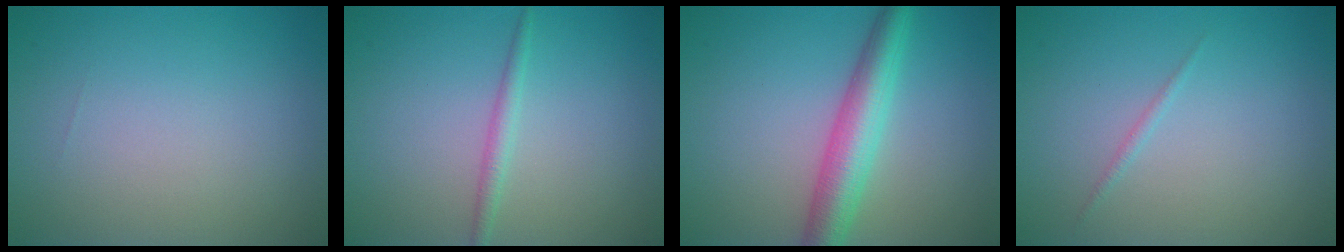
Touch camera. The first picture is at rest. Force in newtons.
{"total": 1.4, "press": 1.4, "slide": 0.1}
{"total": 5.1, "press": 5.1, "slide": 0.0}
{"total": 0.5, "press": 0.5, "slide": 0.0}